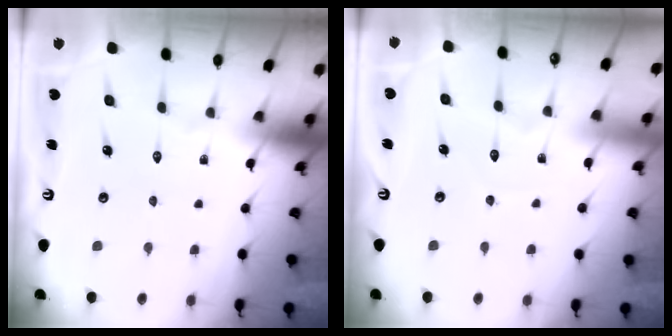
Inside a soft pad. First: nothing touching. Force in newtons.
{"total": 2.6, "press": 2.6, "slide": 0.3}